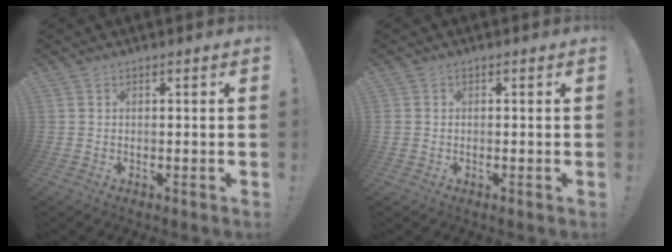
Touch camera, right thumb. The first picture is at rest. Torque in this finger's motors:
{"motor_torque": [-0.32, -0.19, -0.29, 0.23, 0.09]}